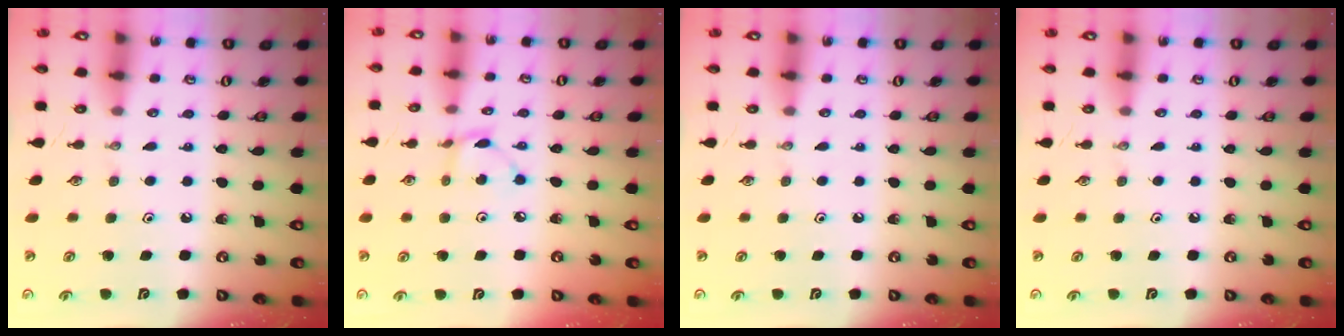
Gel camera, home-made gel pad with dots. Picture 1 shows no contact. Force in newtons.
{"total": 2.9, "press": 2.9, "slide": 0.1}
{"total": 0.0}
{"total": 0.0}